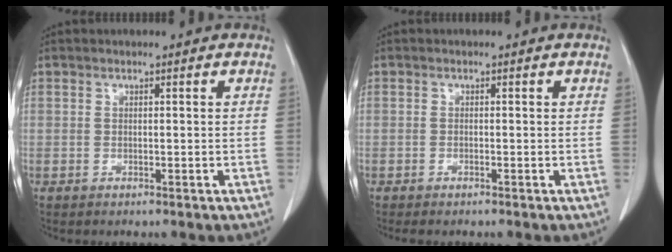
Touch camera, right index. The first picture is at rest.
{"total": 1.0, "force": [-0.9, -0.1, 0.5], "torque": [-0.008, -0.001, -0.016]}